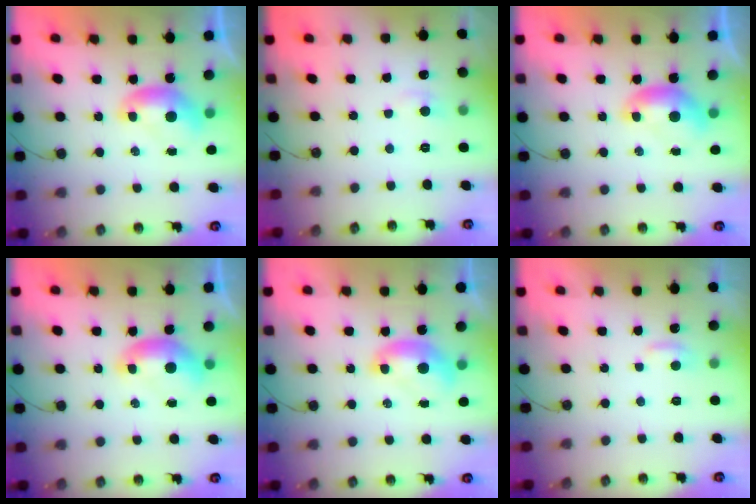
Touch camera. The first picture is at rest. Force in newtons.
{"total": 0.8, "press": 0.4, "slide": 0.7}
{"total": 0.0}
{"total": 0.0}
{"total": 1.6, "press": 1.6, "slide": 0.2}
{"total": 2.2, "press": 2.2, "slide": 0.3}